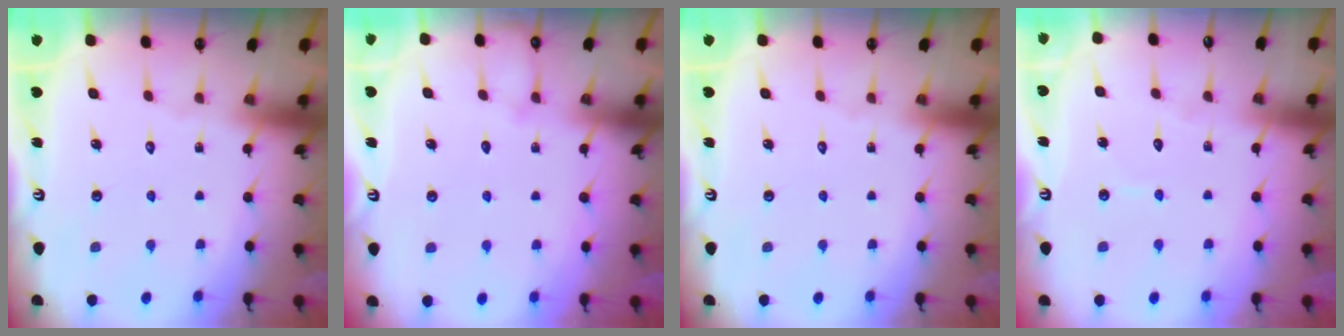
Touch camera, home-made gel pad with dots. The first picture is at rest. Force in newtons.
{"total": 3.3, "press": 3.3, "slide": 0.3}
{"total": 0.0}
{"total": 3.2, "press": 3.2, "slide": 0.2}